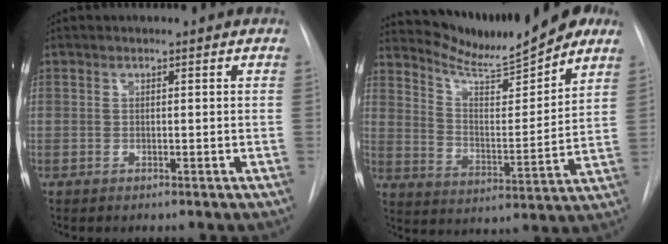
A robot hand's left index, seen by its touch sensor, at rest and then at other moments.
{"total": 15.1, "force": [13.6, 0.9, 6.4], "torque": [-0.110, -0.010, 0.220]}